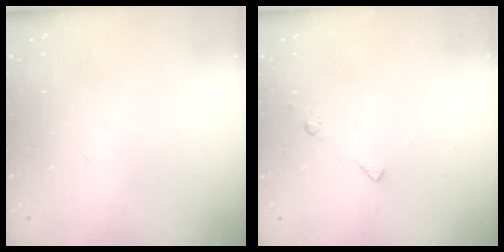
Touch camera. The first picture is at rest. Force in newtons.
{"total": 5.4, "press": 5.3, "slide": 0.7}